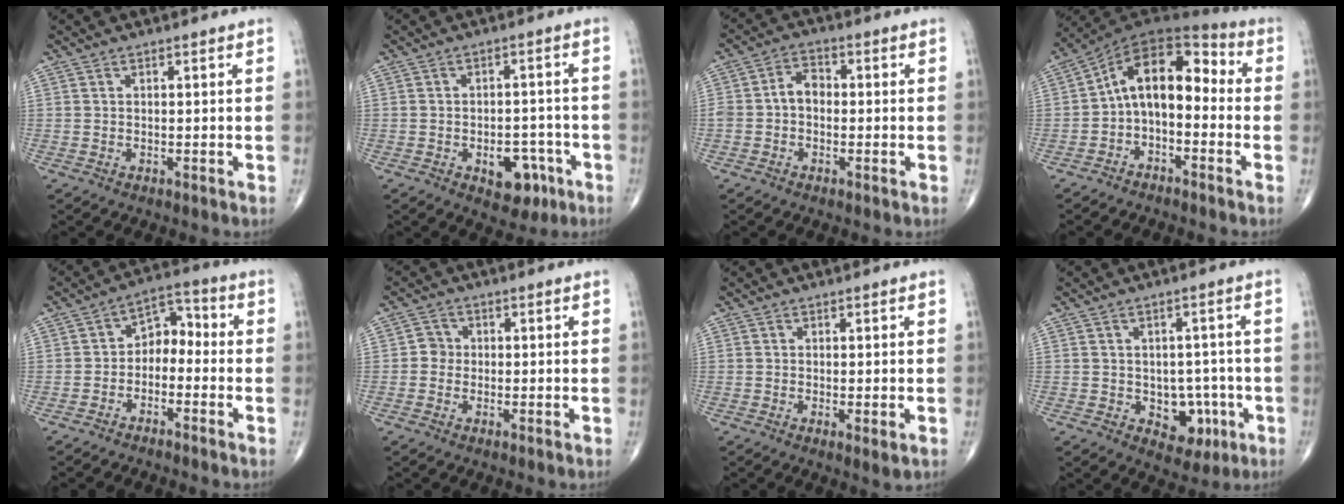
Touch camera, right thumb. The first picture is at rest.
{"total": 7.5, "force": [-3.3, 4.6, 4.9], "torque": [-0.035, 0.025, -0.038]}
{"total": 4.6, "force": [-0.6, 3.4, 3.1], "torque": [-0.043, 0.021, -0.019]}
{"total": 12.1, "force": [-1.5, 7.4, 9.5], "torque": [-0.127, 0.065, -0.040]}
{"total": 6.4, "force": [-2.0, 4.5, 4.1], "torque": [-0.041, 0.044, -0.049]}
{"total": 2.5, "force": [-0.2, 2.4, 0.7], "torque": [0.006, 0.009, -0.011]}
{"total": 2.0, "force": [-0.4, 0.4, 1.9], "torque": [-0.038, -0.009, -0.006]}
{"total": 7.1, "force": [-1.9, 5.4, 4.3], "torque": [-0.015, 0.015, -0.016]}